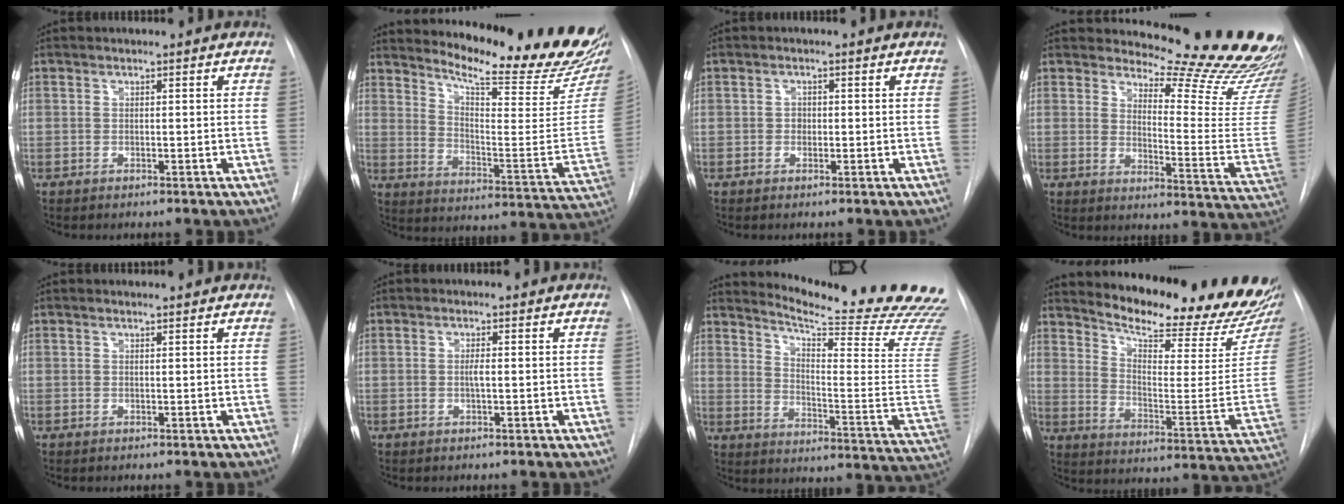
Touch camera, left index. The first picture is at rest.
{"total": 22.5, "force": [20.7, 1.6, 8.5], "torque": [-0.130, -0.117, 0.264]}
{"total": 1.0, "force": [-0.1, 0.9, 0.5], "torque": [-0.004, 0.003, -0.004]}
{"total": 21.9, "force": [20.3, 2.7, 7.7], "torque": [-0.091, -0.151, 0.229]}
{"total": 2.4, "force": [2.3, 0.2, 0.6], "torque": [-0.013, 0.015, 0.025]}
{"total": 1.0, "force": [0.0, 0.1, 1.0], "torque": [-0.020, 0.000, -0.003]}
{"total": 25.3, "force": [22.7, -0.7, 11.3], "torque": [-0.175, -0.148, 0.281]}
{"total": 22.9, "force": [21.3, 2.7, 7.9], "torque": [-0.123, -0.100, 0.277]}